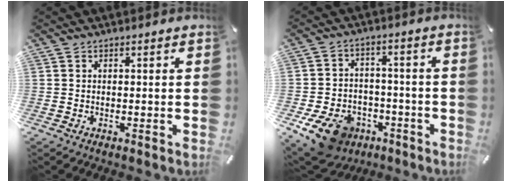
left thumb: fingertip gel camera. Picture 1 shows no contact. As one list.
[{"total": 12.0, "force": [-6.7, 8.2, 5.6], "torque": [-0.111, 0.043, -0.116]}]